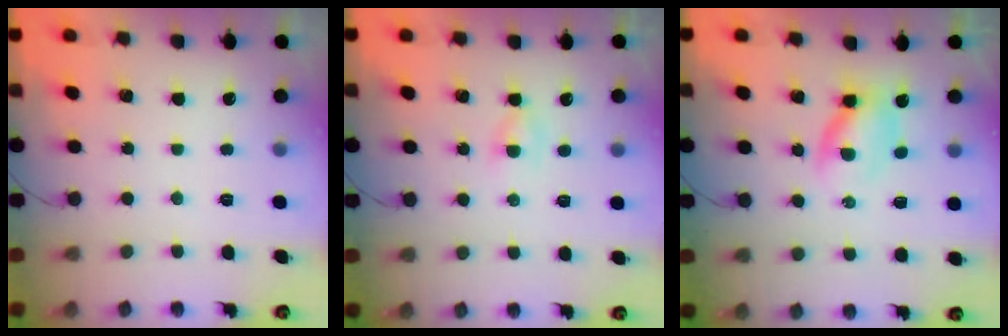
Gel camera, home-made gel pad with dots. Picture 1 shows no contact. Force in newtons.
{"total": 1.6, "press": 1.5, "slide": 0.6}
{"total": 3.3, "press": 3.3, "slide": 0.7}